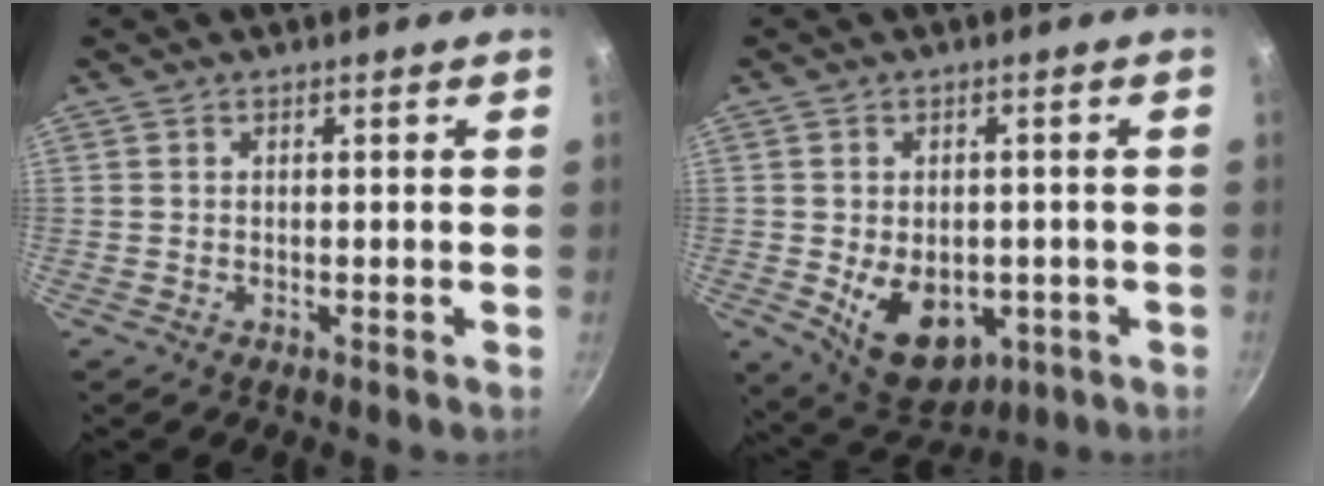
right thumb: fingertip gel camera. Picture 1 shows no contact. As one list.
[{"total": 11.8, "force": [-2.6, 8.2, 8.1], "torque": [-0.087, -0.006, -0.015]}]